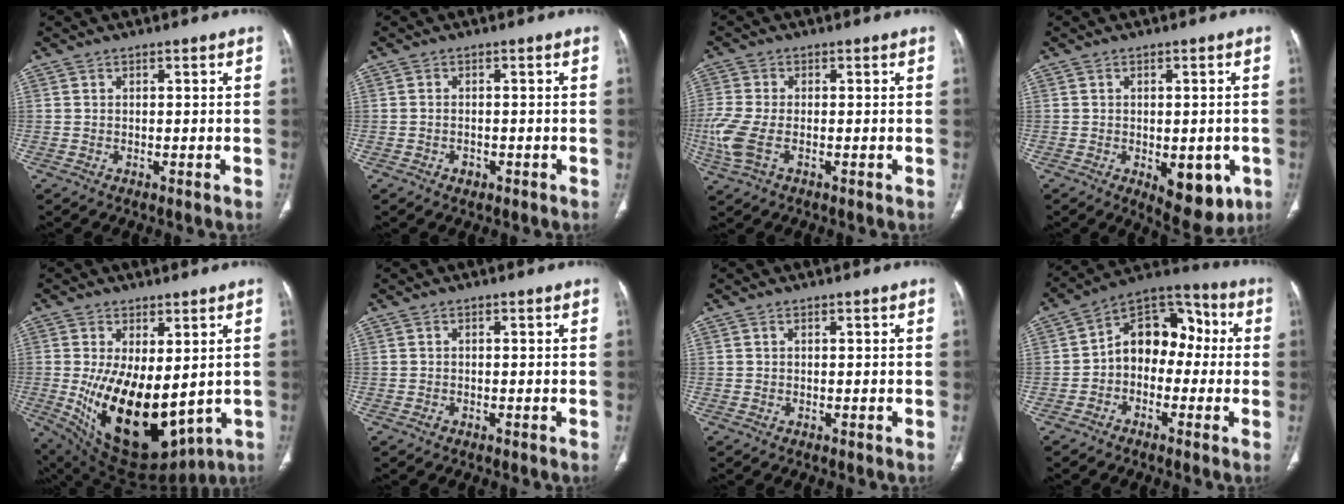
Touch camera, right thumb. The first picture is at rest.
{"total": 1.5, "force": [-0.8, 1.1, 0.7], "torque": [-0.008, 0.006, -0.009]}
{"total": 7.4, "force": [-2.0, 3.7, 6.1], "torque": [-0.172, -0.005, -0.039]}
{"total": 9.6, "force": [-3.0, 4.9, 7.7], "torque": [-0.072, -0.003, -0.025]}
{"total": 19.6, "force": [-1.2, 10.4, 16.6], "torque": [-0.271, -0.031, 0.020]}
{"total": 0.6, "force": [-0.4, 0.5, 0.3], "torque": [-0.003, 0.001, -0.007]}
{"total": 0.0}
{"total": 12.6, "force": [-0.5, 9.1, 8.8], "torque": [-0.093, 0.049, -0.030]}